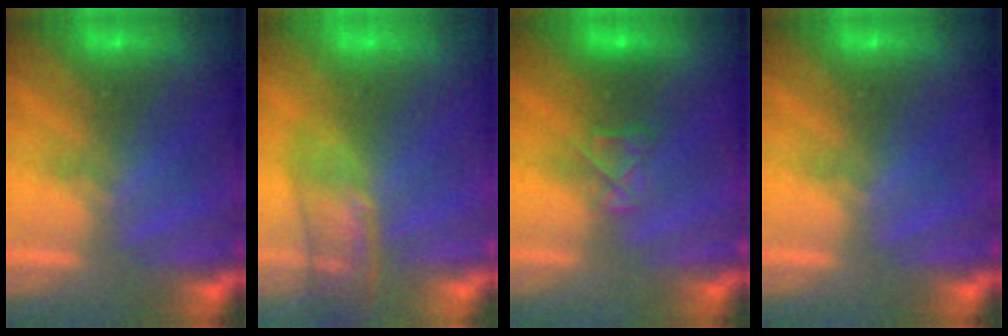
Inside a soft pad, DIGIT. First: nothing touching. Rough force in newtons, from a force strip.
{"total": 3.1}
{"total": 2.9}
{"total": 0.0}